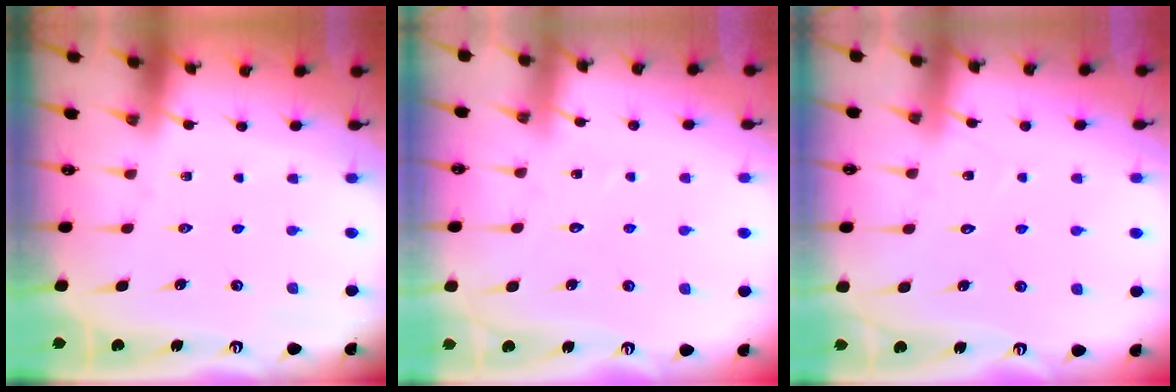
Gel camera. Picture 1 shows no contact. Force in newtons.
{"total": 5.5, "press": 5.5, "slide": 0.5}
{"total": 5.6, "press": 5.6, "slide": 0.6}